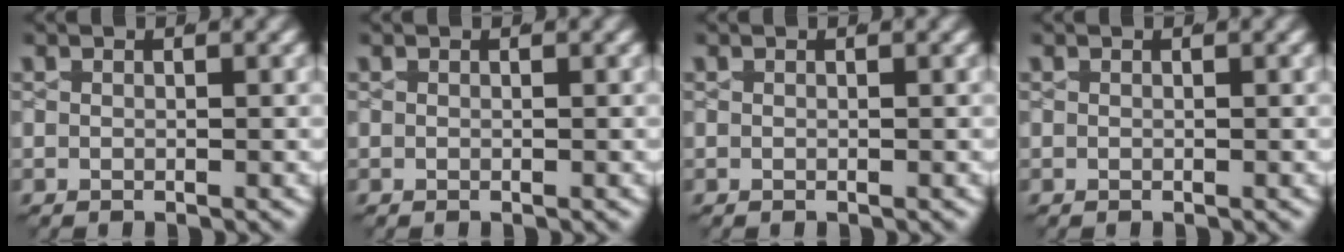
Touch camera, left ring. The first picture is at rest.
{"total": 0.0}
{"total": 0.0}
{"total": 0.0}